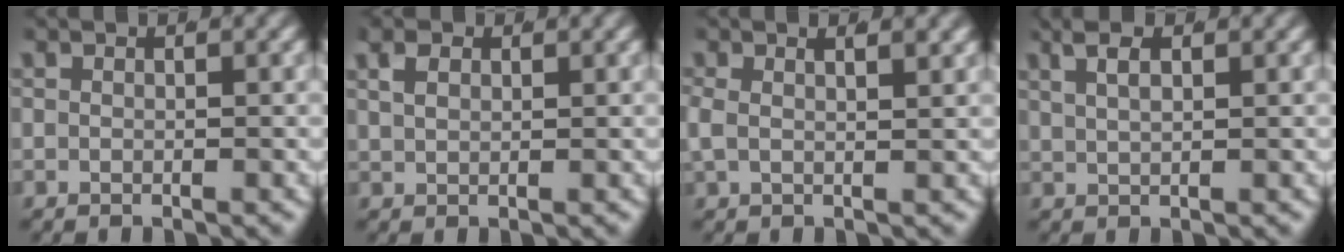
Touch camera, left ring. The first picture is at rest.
{"total": 1.4, "force": [1.0, 0.6, 0.9], "torque": [-0.019, -0.005, 0.026]}
{"total": 2.0, "force": [0.8, 0.7, 1.7], "torque": [-0.043, -0.006, 0.020]}
{"total": 2.9, "force": [1.8, 1.0, 2.1], "torque": [-0.029, 0.006, 0.033]}